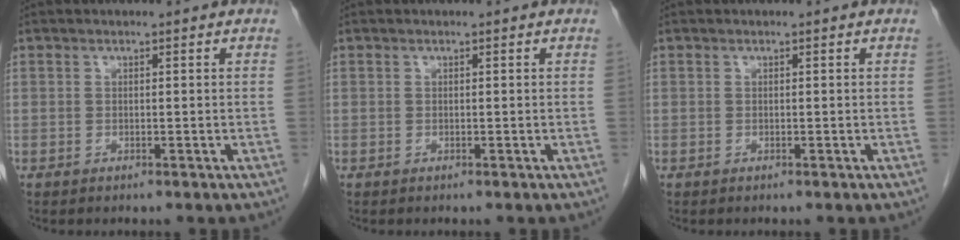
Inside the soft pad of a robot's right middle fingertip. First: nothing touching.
{"total": 0.0}
{"total": 0.0}